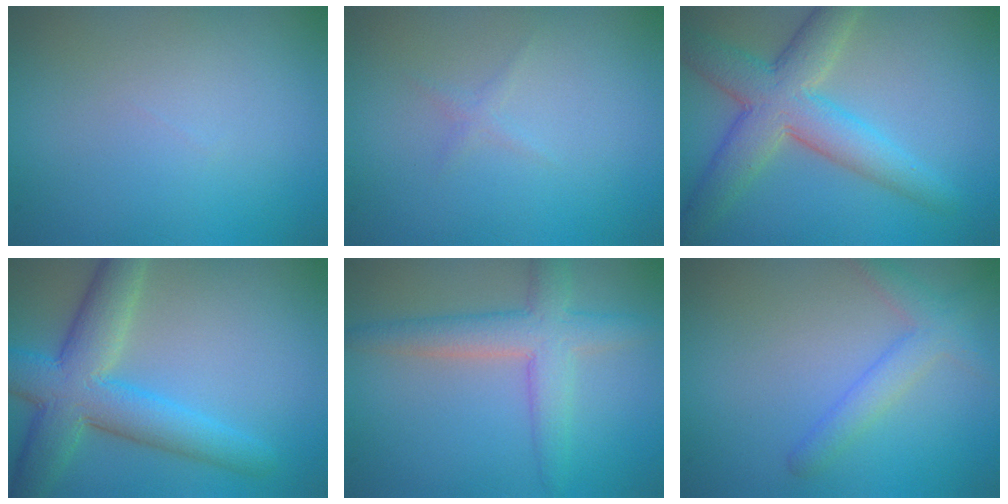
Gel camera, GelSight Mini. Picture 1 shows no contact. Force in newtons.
{"total": 0.6, "press": 0.6, "slide": 0.0}
{"total": 6.6, "press": 6.6, "slide": 0.2}
{"total": 7.1, "press": 7.1, "slide": 0.2}
{"total": 4.5, "press": 4.5, "slide": 0.2}
{"total": 2.7, "press": 2.7, "slide": 0.2}